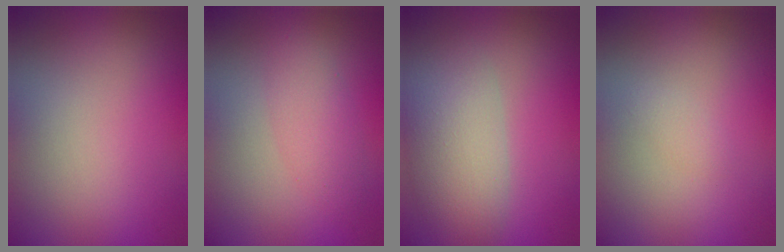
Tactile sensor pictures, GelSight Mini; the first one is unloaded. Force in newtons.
{"total": 2.5, "press": 2.5, "slide": 0.1}
{"total": 5.7, "press": 5.7, "slide": 0.4}
{"total": 0.6, "press": 0.6, "slide": 0.1}